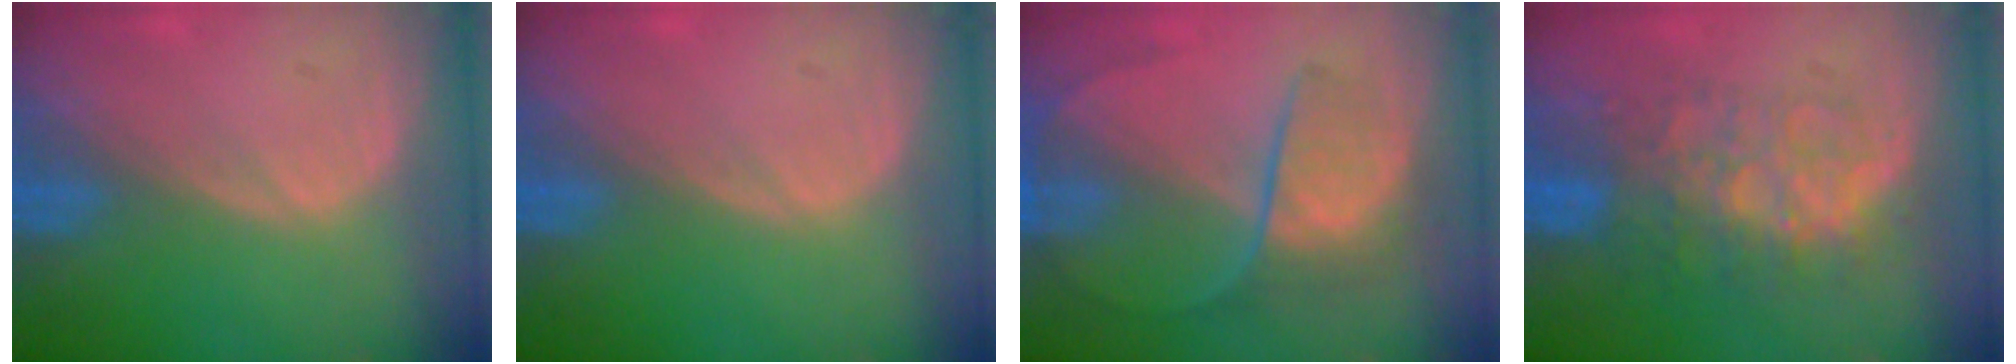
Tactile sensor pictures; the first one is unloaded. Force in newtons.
{"total": 0.0}
{"total": 7.1, "press": 6.7, "slide": 2.5}
{"total": 7.9, "press": 7.7, "slide": 2.0}